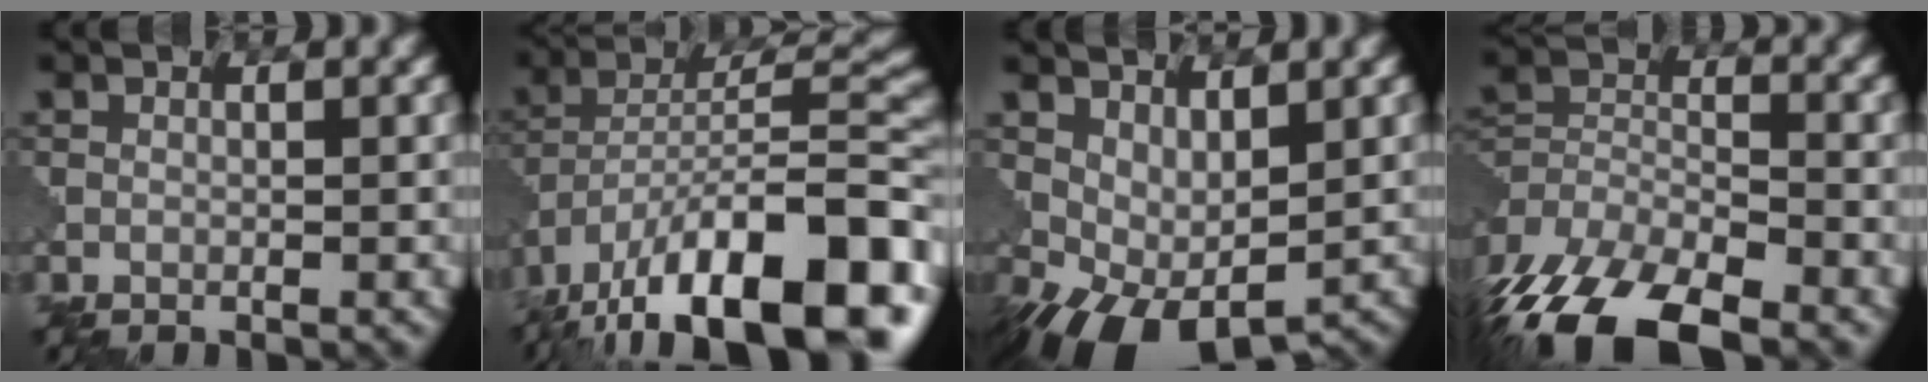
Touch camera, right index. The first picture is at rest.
{"total": 16.5, "force": [-10.5, 6.5, 11.0], "torque": [-0.178, 0.011, -0.174]}
{"total": 4.1, "force": [-1.4, 2.2, 3.1], "torque": [-0.067, -0.010, -0.012]}
{"total": 11.8, "force": [-9.3, 4.1, 6.1], "torque": [-0.143, -0.021, -0.155]}